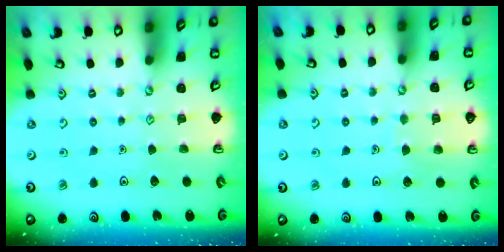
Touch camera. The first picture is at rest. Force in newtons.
{"total": 3.5, "press": 3.5, "slide": 0.2}